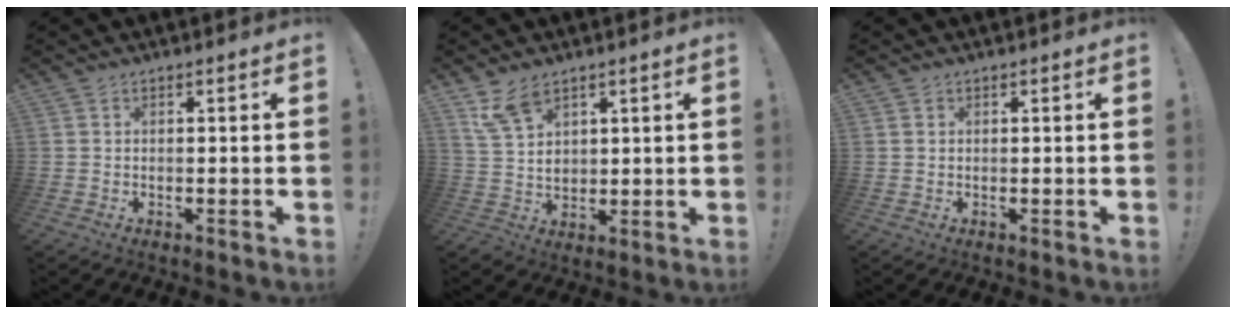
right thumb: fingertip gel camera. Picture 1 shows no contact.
{"total": 10.1, "force": [6.4, 6.6, 4.3], "torque": [-0.079, -0.028, 0.129]}
{"total": 0.7, "force": [0.3, 0.6, 0.0], "torque": [-0.006, 0.003, 0.006]}